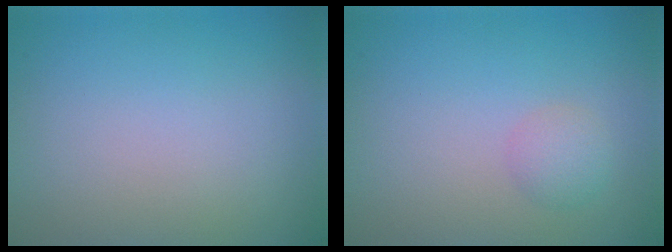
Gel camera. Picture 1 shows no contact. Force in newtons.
{"total": 1.4, "press": 1.4, "slide": 0.1}